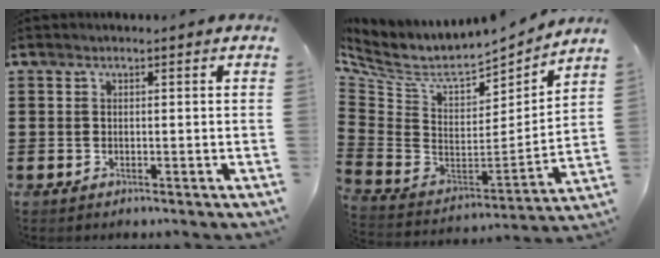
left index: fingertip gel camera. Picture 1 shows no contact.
{"total": 6.9, "force": [5.9, 2.1, 3.0], "torque": [-0.094, -0.055, 0.098]}